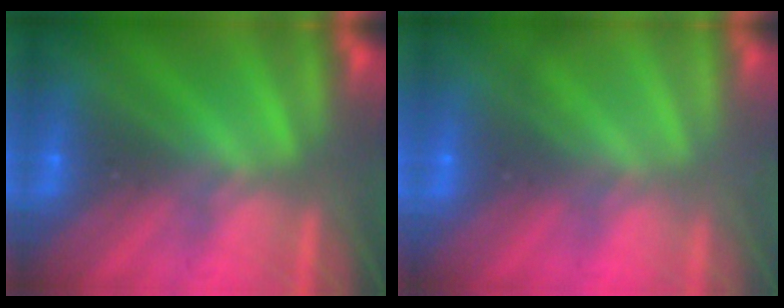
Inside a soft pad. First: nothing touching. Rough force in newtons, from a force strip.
{"total": 2.0}